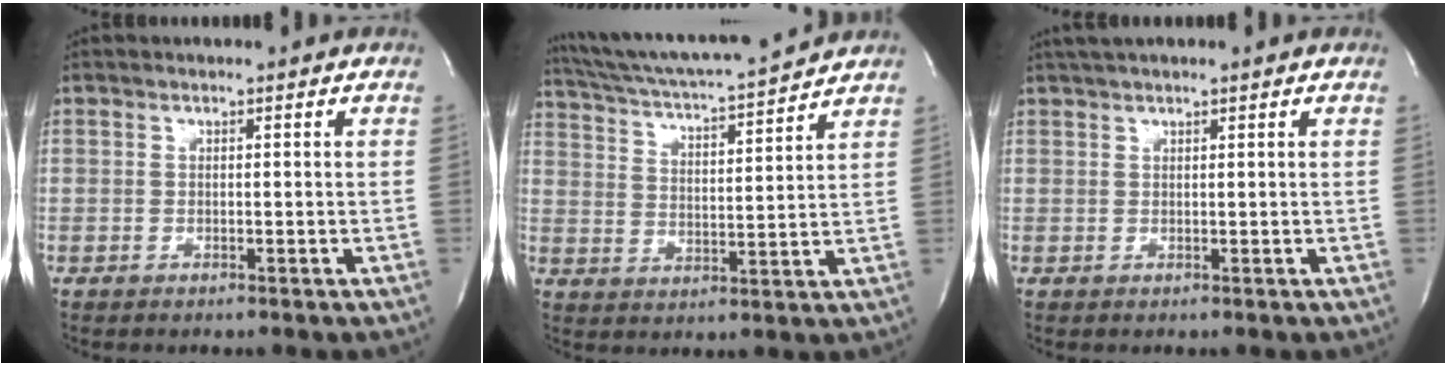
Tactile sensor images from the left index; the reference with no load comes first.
{"total": 15.2, "force": [14.2, -0.4, 5.6], "torque": [-0.109, -0.008, 0.219]}
{"total": 3.2, "force": [2.6, 0.2, 1.9], "torque": [-0.030, 0.020, 0.044]}